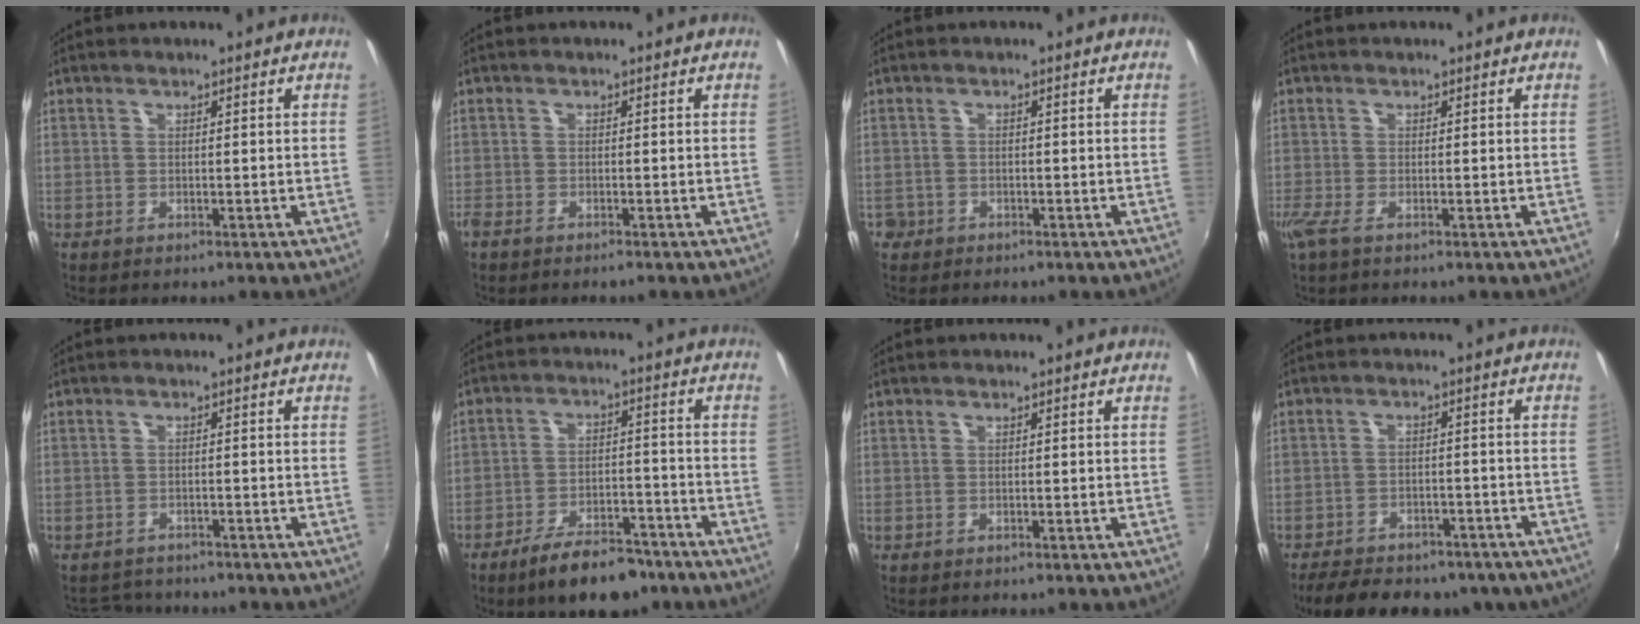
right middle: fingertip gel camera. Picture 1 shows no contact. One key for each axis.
{"total": 1.5, "fx": -1.3, "fy": 0.2, "fz": 0.6, "tx": -0.016, "ty": -0.008, "tz": -0.027}
{"total": 2.4, "fx": -1.3, "fy": 1.9, "fz": 0.4, "tx": -0.016, "ty": -0.003, "tz": -0.024}
{"total": 1.8, "fx": -0.9, "fy": 0.0, "fz": 1.6, "tx": -0.036, "ty": -0.009, "tz": -0.021}
{"total": 5.0, "fx": -4.6, "fy": 1.9, "fz": 0.7, "tx": -0.025, "ty": -0.001, "tz": -0.073}
{"total": 11.4, "fx": -8.6, "fy": 4.3, "fz": 6.1, "tx": -0.117, "ty": 0.002, "tz": -0.132}
{"total": 0.0}
{"total": 18.6, "fx": -14.8, "fy": 7.9, "fz": 8.1, "tx": -0.172, "ty": -0.011, "tz": -0.185}